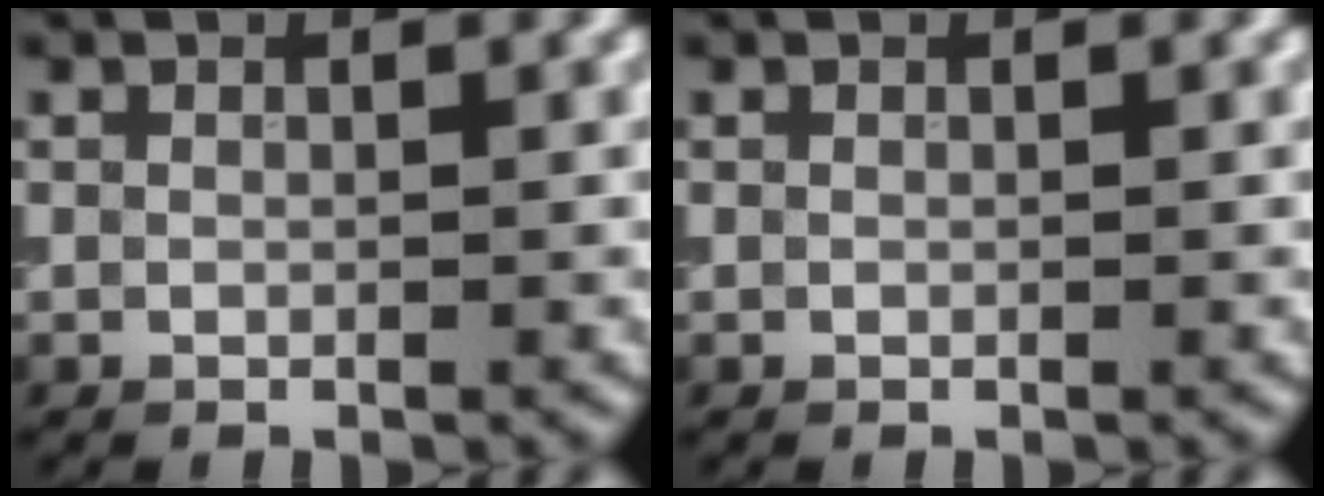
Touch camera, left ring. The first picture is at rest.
{"total": 0.0}